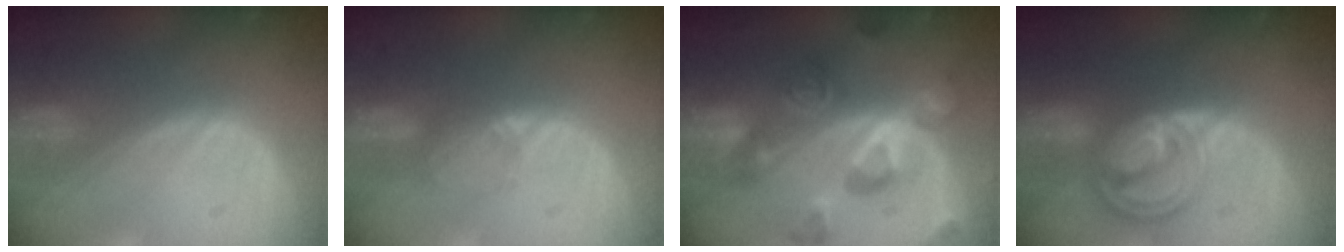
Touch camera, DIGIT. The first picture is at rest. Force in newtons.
{"total": 1.9, "press": 1.9, "slide": 0.3}
{"total": 11.1, "press": 11.0, "slide": 1.0}
{"total": 8.7, "press": 7.3, "slide": 4.7}